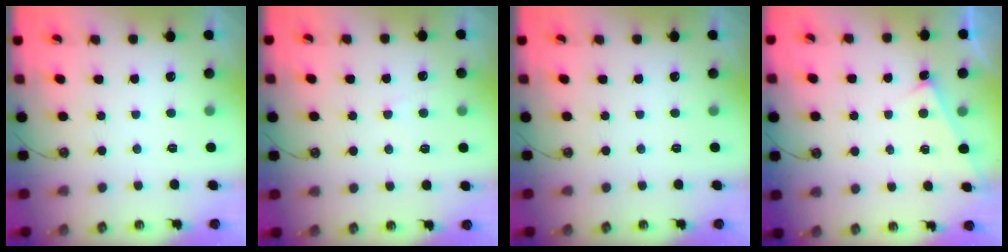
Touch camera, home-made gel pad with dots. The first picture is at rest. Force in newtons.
{"total": 2.2, "press": 2.1, "slide": 0.4}
{"total": 0.0}
{"total": 7.0, "press": 7.0, "slide": 0.2}